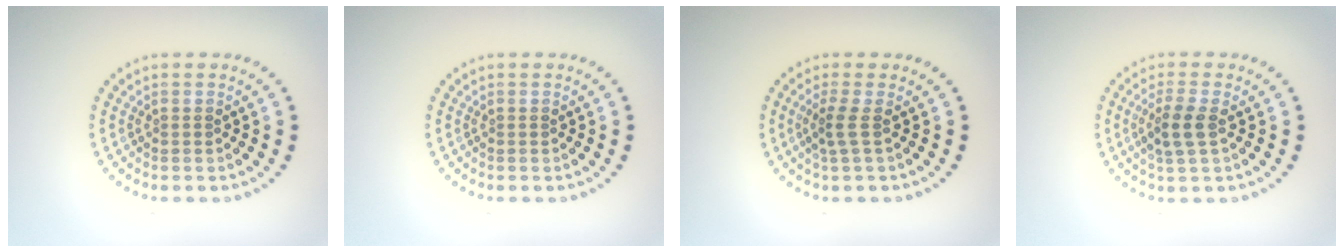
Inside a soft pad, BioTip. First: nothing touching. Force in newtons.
{"total": 0.0}
{"total": 1.8, "press": 1.1, "slide": 1.3}
{"total": 2.4, "press": 2.3, "slide": 0.8}